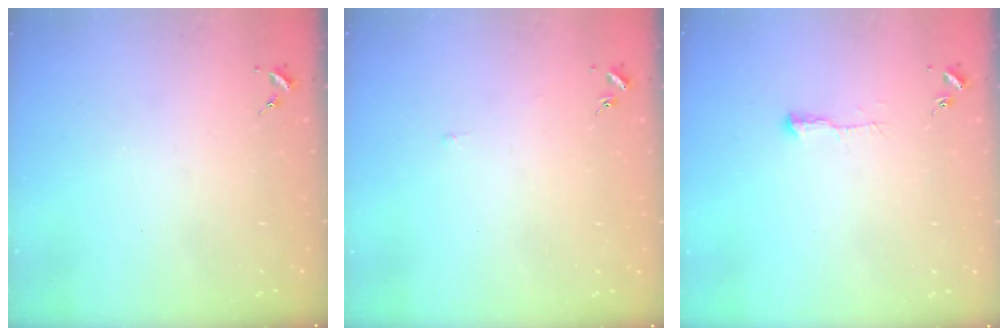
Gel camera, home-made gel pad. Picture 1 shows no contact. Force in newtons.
{"total": 2.4, "press": 2.4, "slide": 0.3}
{"total": 4.6, "press": 4.6, "slide": 0.7}